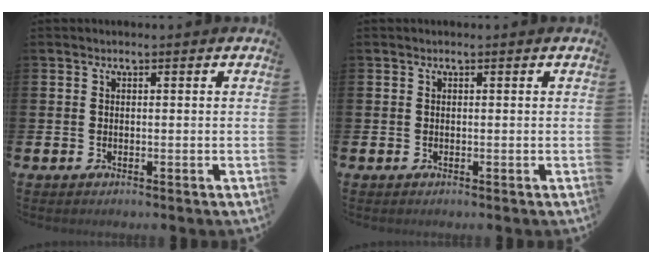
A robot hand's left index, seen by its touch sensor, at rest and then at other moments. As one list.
[{"total": 0.0}]